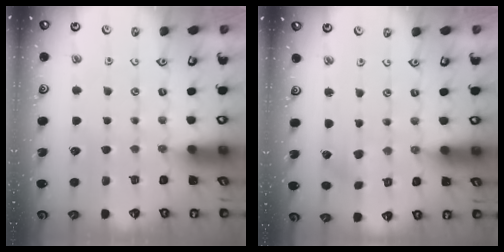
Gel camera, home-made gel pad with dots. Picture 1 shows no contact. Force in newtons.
{"total": 0.6, "press": 0.6, "slide": 0.1}